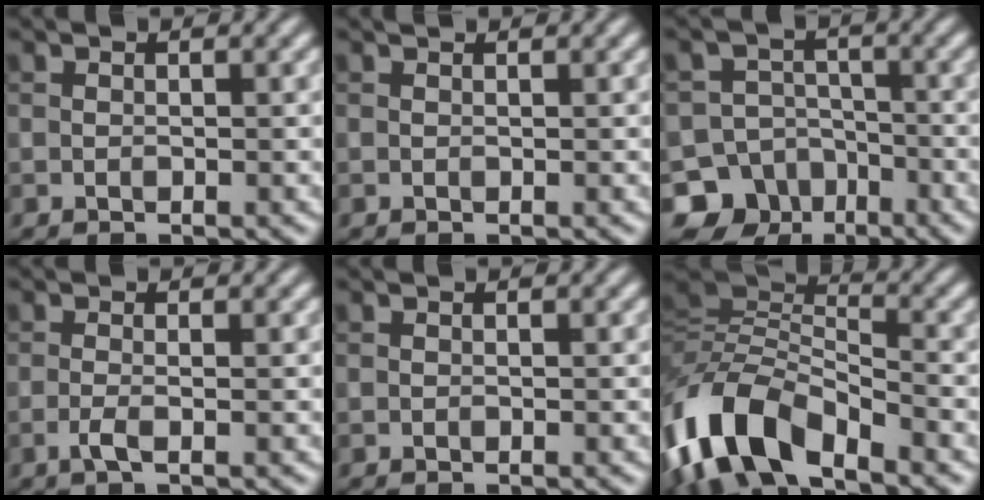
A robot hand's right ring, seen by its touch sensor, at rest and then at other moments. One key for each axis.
{"total": 0.0}
{"total": 11.4, "fx": -6.9, "fy": 8.9, "fz": 1.8, "tx": -0.027, "ty": -0.037, "tz": -0.131}
{"total": 1.5, "fx": -0.6, "fy": 0.4, "fz": 1.3, "tx": -0.027, "ty": -0.003, "tz": -0.015}
{"total": 0.0}
{"total": 9.5, "fx": -5.4, "fy": 4.4, "fz": 6.5, "tx": -0.129, "ty": 0.004, "tz": -0.119}